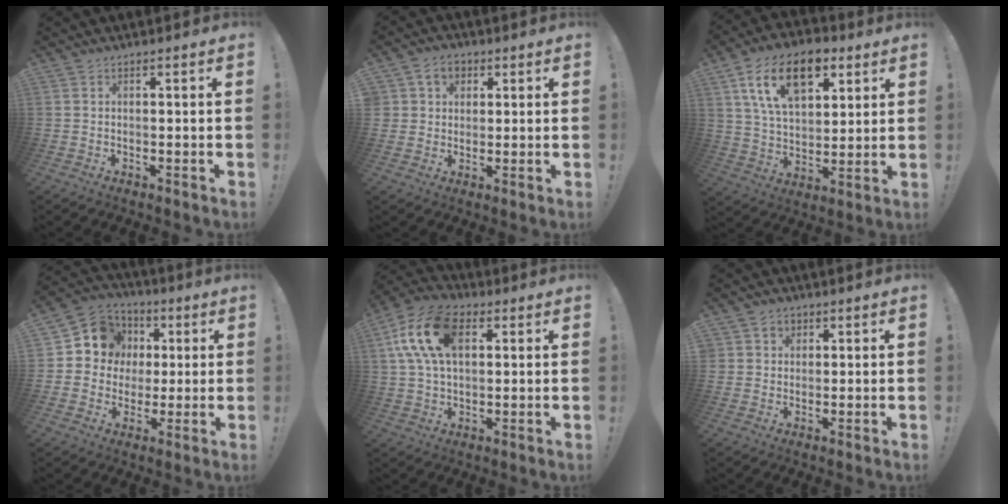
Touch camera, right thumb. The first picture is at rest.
{"total": 5.8, "force": [2.3, 5.1, 1.6], "torque": [-0.029, -0.004, 0.047]}
{"total": 17.9, "force": [8.6, 10.7, 11.5], "torque": [-0.189, -0.024, 0.156]}
{"total": 11.8, "force": [2.3, 11.0, 3.5], "torque": [-0.049, -0.001, 0.054]}
{"total": 17.6, "force": [5.5, 10.9, 12.8], "torque": [-0.245, 0.005, 0.099]}
{"total": 3.6, "force": [1.5, 3.2, 0.5], "torque": [-0.004, -0.006, 0.027]}